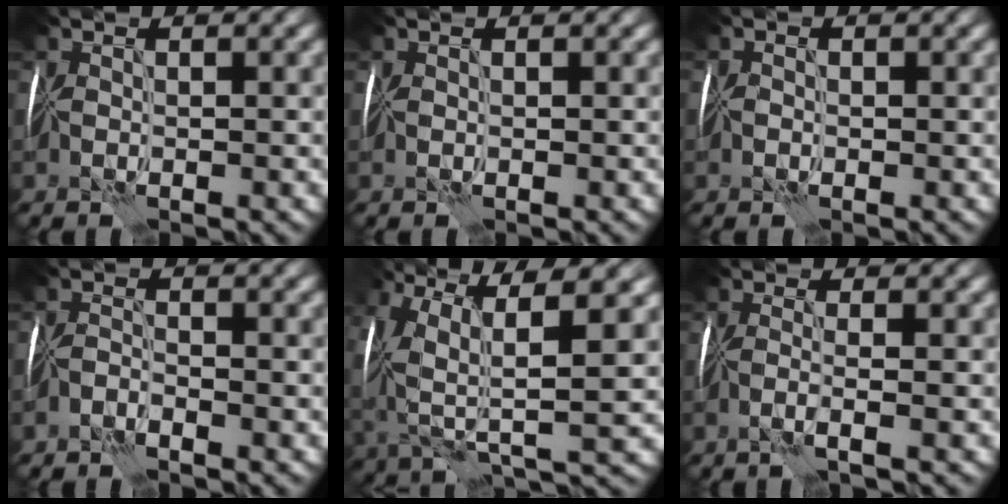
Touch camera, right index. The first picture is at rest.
{"total": 0.0}
{"total": 0.5, "force": [-0.4, 0.2, 0.1], "torque": [-0.002, -0.003, -0.011]}
{"total": 1.3, "force": [-1.3, -0.2, 0.3], "torque": [-0.010, 0.005, -0.031]}
{"total": 9.0, "force": [1.7, 3.1, 8.3], "torque": [-0.177, -0.001, 0.029]}
{"total": 1.7, "force": [-1.0, -0.1, 1.4], "torque": [-0.029, -0.005, -0.031]}